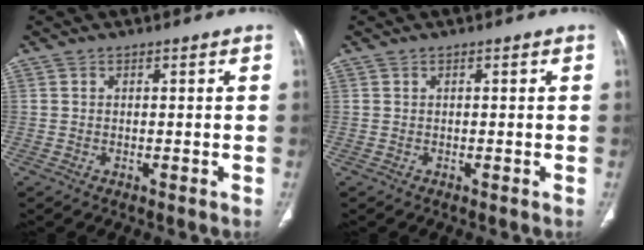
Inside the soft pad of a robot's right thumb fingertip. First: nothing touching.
{"total": 0.0}